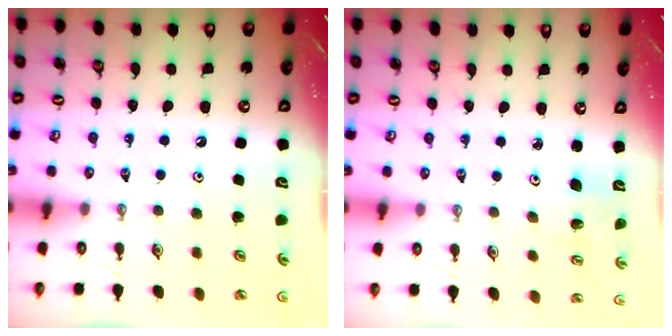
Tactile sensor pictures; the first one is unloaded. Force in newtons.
{"total": 2.1, "press": 2.1, "slide": 0.2}